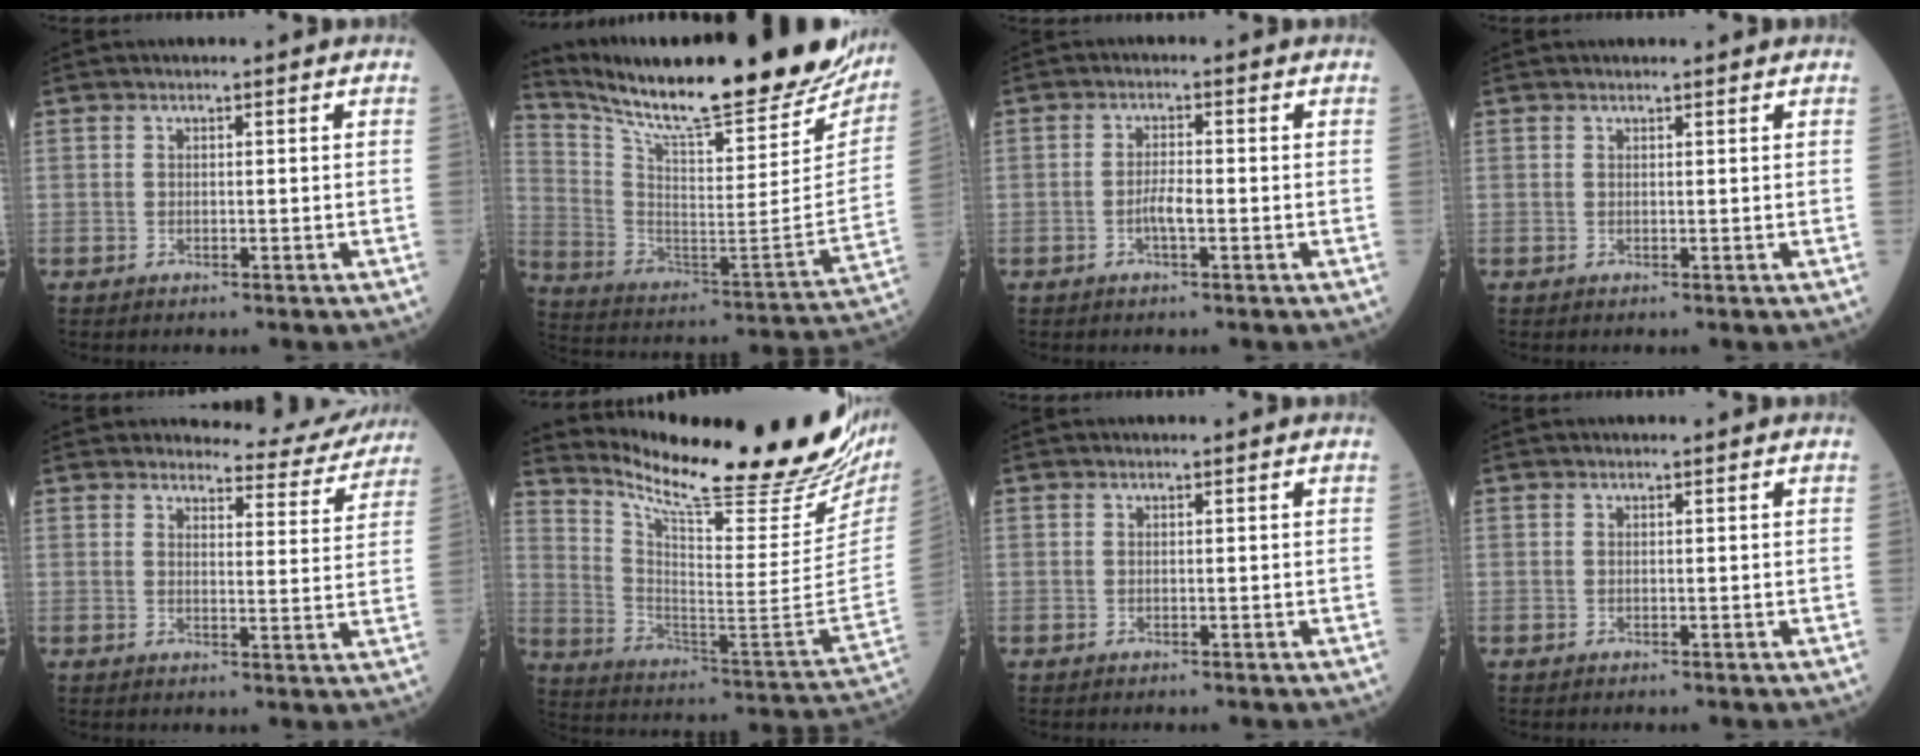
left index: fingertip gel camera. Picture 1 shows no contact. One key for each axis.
{"total": 32.2, "fx": 27.8, "fy": 4.6, "fz": 15.7, "tx": -0.271, "ty": -0.090, "tz": 0.390}
{"total": 2.5, "fx": -1.0, "fy": 0.4, "fz": 2.3, "tx": -0.044, "ty": 0.000, "tz": -0.021}
{"total": 0.7, "fx": 0.7, "fy": 0.1, "fz": 0.1, "tx": -0.007, "ty": 0.002, "tz": 0.009}
{"total": 9.0, "fx": 8.9, "fy": 1.7, "fz": 0.3, "tx": 0.009, "ty": -0.027, "tz": 0.090}
{"total": 28.7, "fx": 24.4, "fy": 2.7, "fz": 14.8, "tx": -0.249, "ty": -0.095, "tz": 0.341}
{"total": 0.0}
{"total": 0.0}